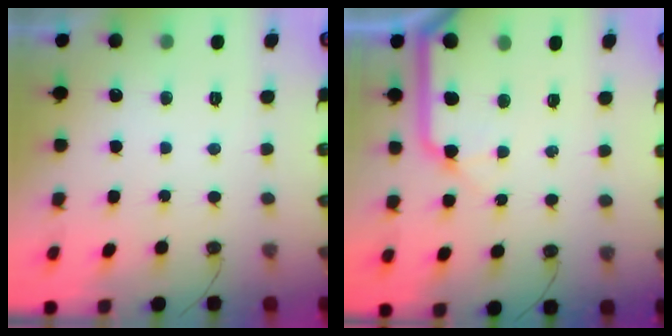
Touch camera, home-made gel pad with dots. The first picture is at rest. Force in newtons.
{"total": 12.1, "press": 12.0, "slide": 1.7}